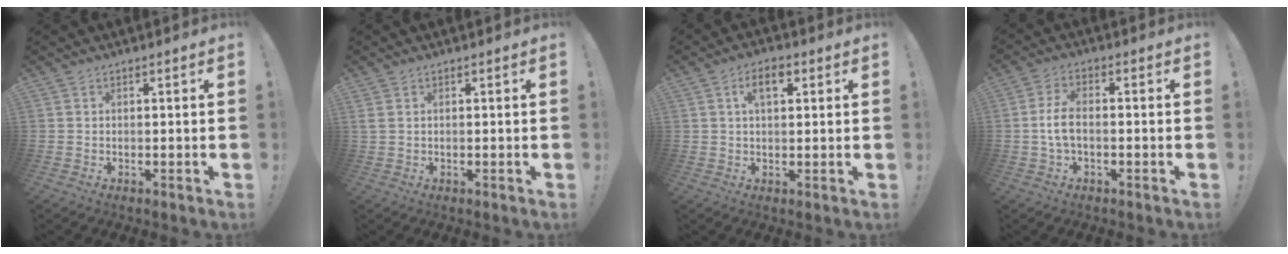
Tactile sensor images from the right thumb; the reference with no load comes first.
{"total": 0.9, "force": [0.4, 0.4, 0.6], "torque": [-0.016, 0.003, 0.008]}
{"total": 5.5, "force": [1.9, 2.7, 4.4], "torque": [-0.067, 0.002, 0.029]}
{"total": 6.1, "force": [-0.9, 3.0, 5.3], "torque": [-0.111, 0.004, -0.017]}